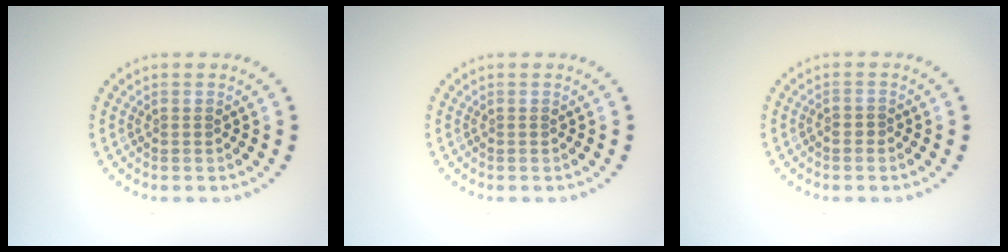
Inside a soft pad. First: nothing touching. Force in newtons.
{"total": 0.0}
{"total": 0.5, "press": 0.3, "slide": 0.4}